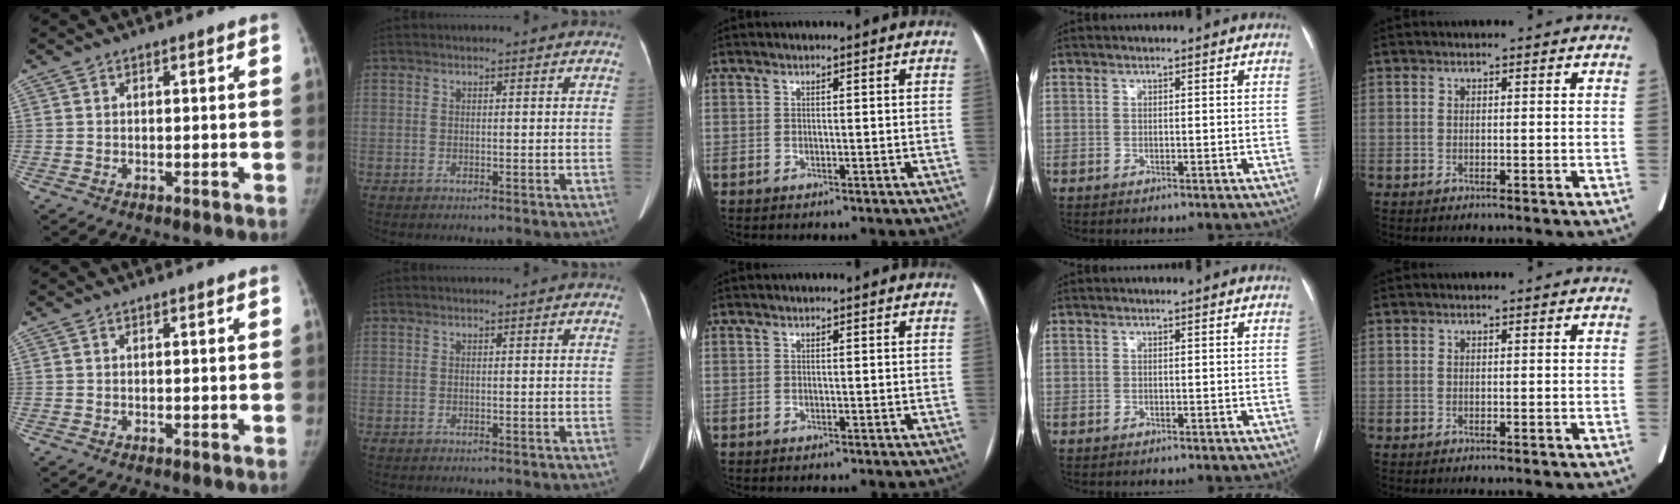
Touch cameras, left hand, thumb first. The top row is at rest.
{}